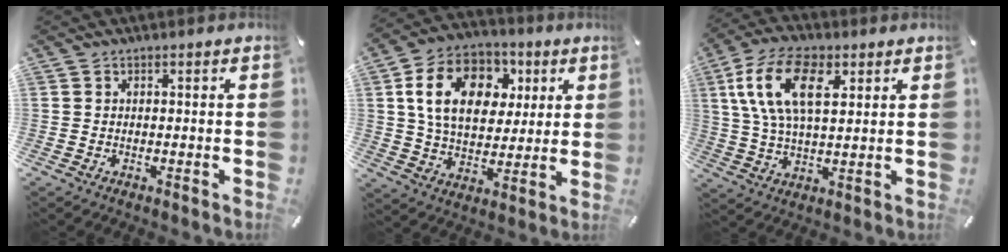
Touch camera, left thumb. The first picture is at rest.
{"total": 16.9, "force": [4.9, 12.3, 10.5], "torque": [-0.180, 0.007, 0.090]}
{"total": 13.6, "force": [5.3, 6.9, 10.5], "torque": [-0.240, 0.008, 0.093]}